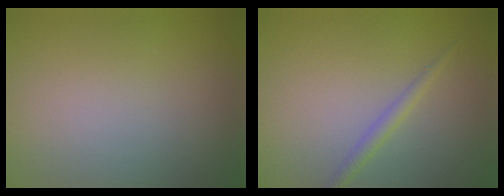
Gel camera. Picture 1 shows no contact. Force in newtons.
{"total": 1.3, "press": 1.3, "slide": 0.1}